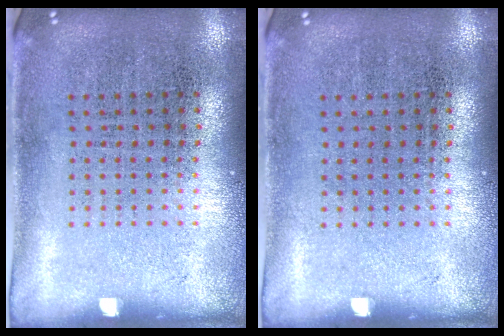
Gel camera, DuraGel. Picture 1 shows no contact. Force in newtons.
{"total": 0.0}